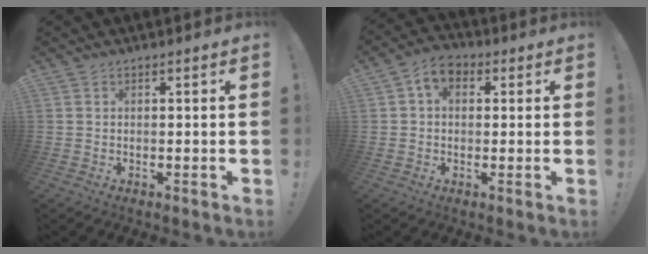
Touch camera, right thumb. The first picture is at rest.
{"total": 5.9, "force": [1.4, 4.2, 3.8], "torque": [-0.061, 0.005, 0.028]}